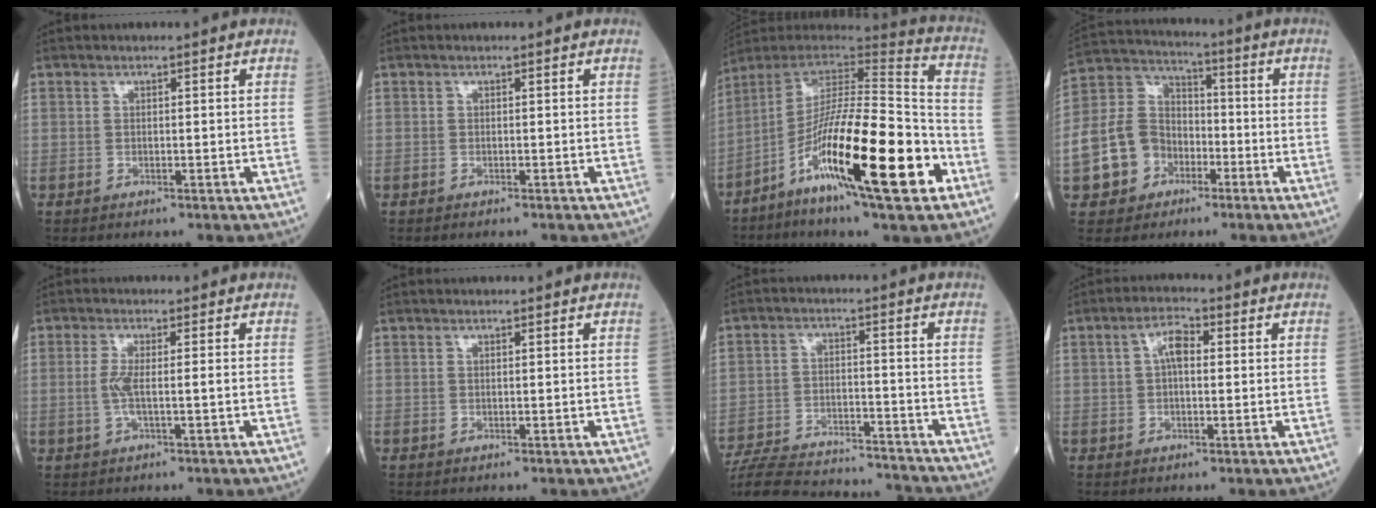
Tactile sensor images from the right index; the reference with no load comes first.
{"total": 0.6, "force": [-0.5, 0.1, 0.2], "torque": [-0.007, -0.001, -0.009]}
{"total": 23.0, "force": [-9.2, 2.0, 21.0], "torque": [-0.344, -0.028, -0.159]}
{"total": 11.3, "force": [-3.9, 9.3, 5.1], "torque": [-0.129, 0.028, -0.067]}
{"total": 3.3, "force": [-0.4, 0.3, 3.2], "torque": [-0.071, -0.002, -0.010]}
{"total": 0.0}
{"total": 20.2, "force": [-19.1, 3.0, 5.9], "torque": [-0.137, -0.011, -0.283]}
{"total": 3.9, "force": [0.6, 1.6, 3.5], "torque": [-0.065, 0.017, 0.009]}